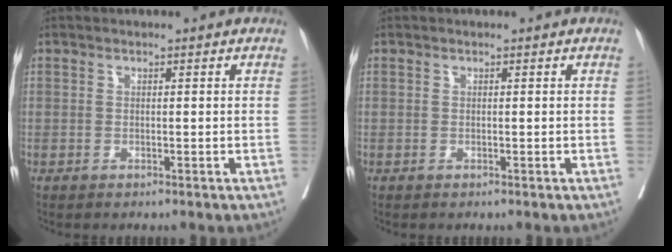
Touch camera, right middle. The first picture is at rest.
{"total": 0.0}